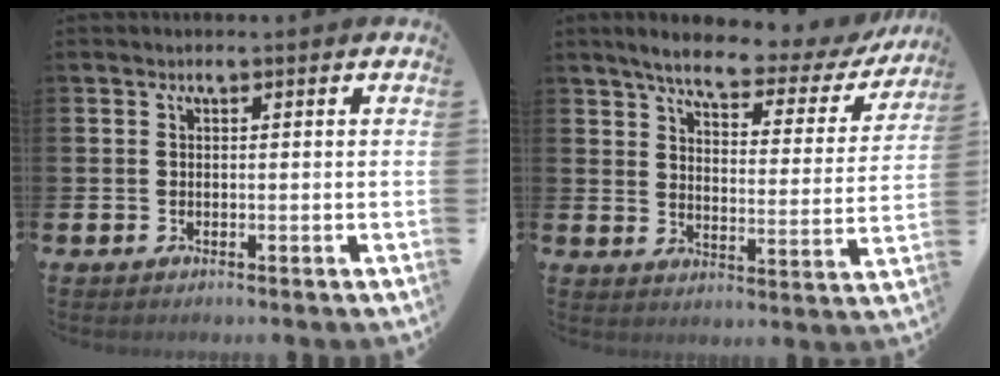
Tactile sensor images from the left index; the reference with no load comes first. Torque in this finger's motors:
{"motor_torque": [1.08, -1.06, 0.38, 0.10]}